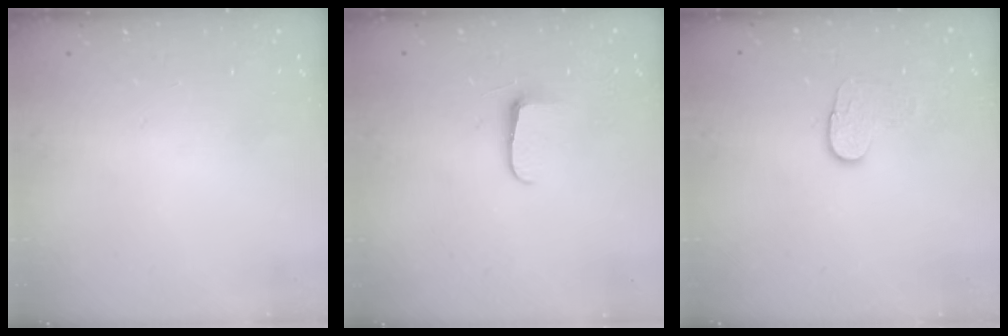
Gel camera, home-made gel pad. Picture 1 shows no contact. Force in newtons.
{"total": 5.4, "press": 5.4, "slide": 0.7}
{"total": 4.9, "press": 4.8, "slide": 0.5}